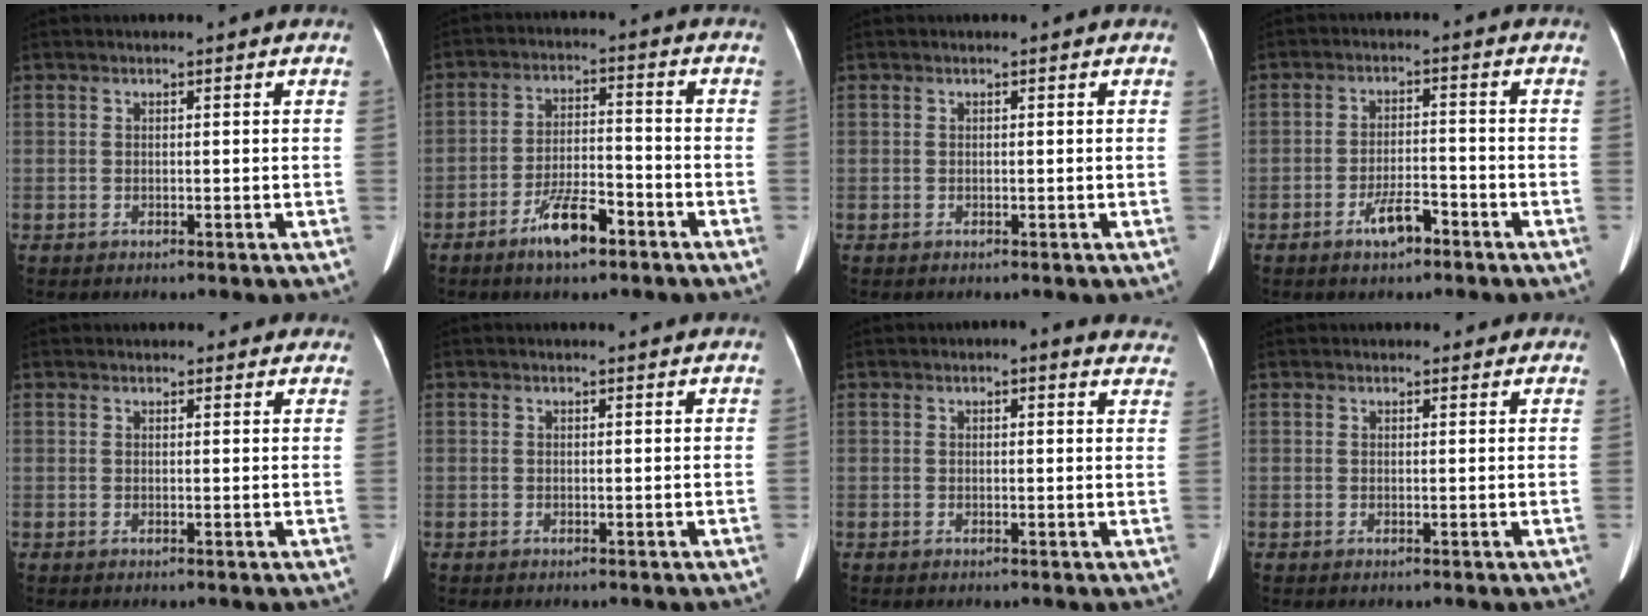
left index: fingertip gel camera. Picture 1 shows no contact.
{"total": 7.4, "force": [-4.8, 1.9, 5.3], "torque": [-0.107, 0.000, -0.082]}
{"total": 0.0}
{"total": 4.5, "force": [-3.0, 1.2, 3.1], "torque": [-0.063, -0.001, -0.050]}
{"total": 5.4, "force": [4.9, 2.0, 1.4], "torque": [0.002, 0.023, 0.051]}
{"total": 1.0, "force": [1.0, -0.1, 0.1], "torque": [-0.009, 0.000, 0.011]}
{"total": 7.0, "force": [6.0, 2.2, 3.0], "torque": [-0.013, 0.002, 0.044]}
{"total": 2.8, "force": [2.5, 1.2, 0.6], "torque": [0.002, 0.016, 0.027]}